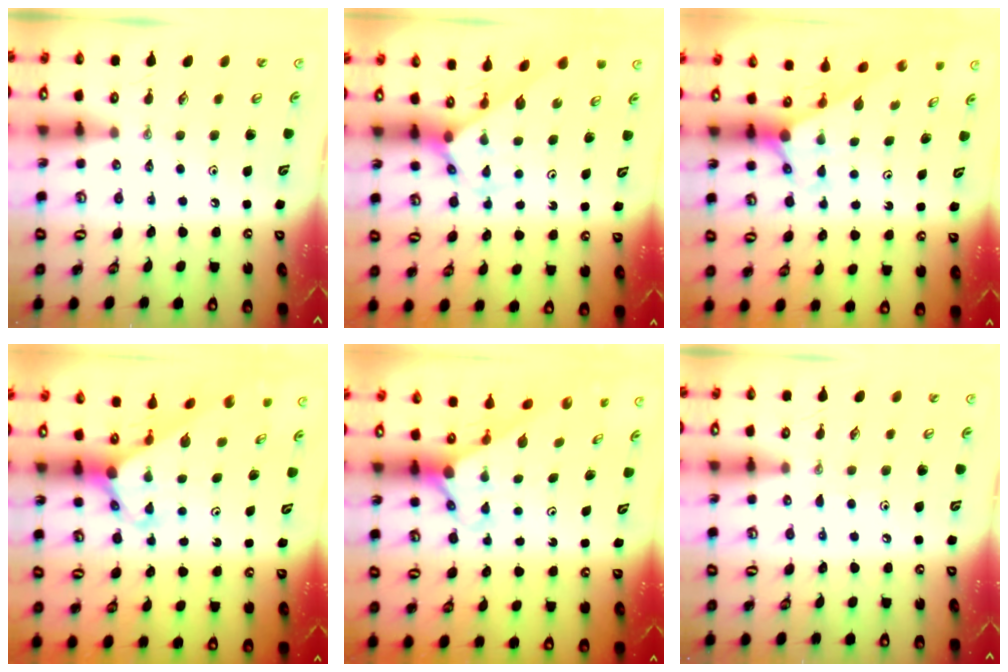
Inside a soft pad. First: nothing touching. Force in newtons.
{"total": 3.0, "press": 3.0, "slide": 0.2}
{"total": 2.9, "press": 2.9, "slide": 0.0}
{"total": 3.6, "press": 3.6, "slide": 0.2}
{"total": 2.7, "press": 2.7, "slide": 0.2}
{"total": 4.9, "press": 4.9, "slide": 0.6}